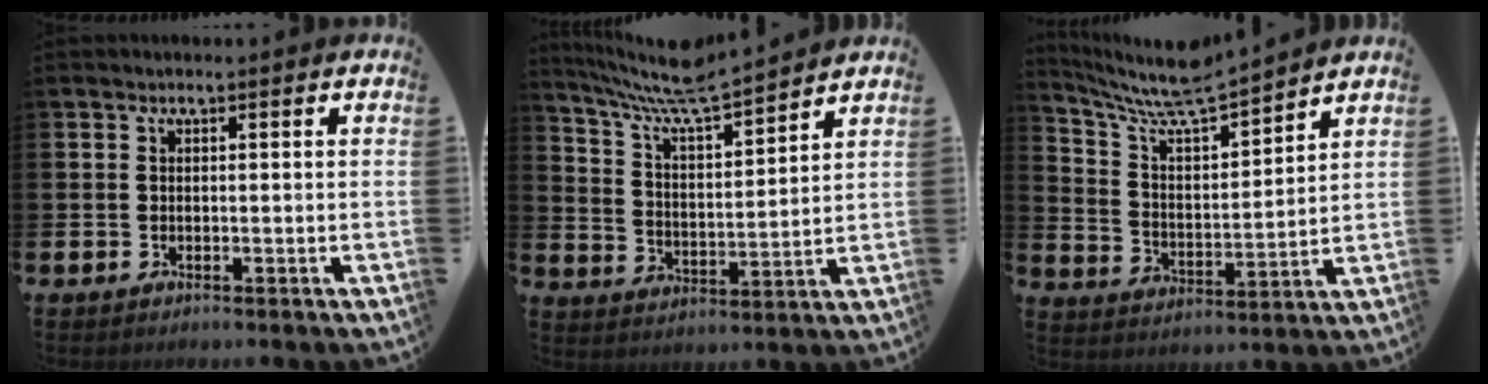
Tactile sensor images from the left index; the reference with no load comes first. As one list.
[{"total": 7.8, "force": [7.4, 0.1, 2.3], "torque": [-0.079, -0.054, 0.129]}, {"total": 8.2, "force": [7.8, 0.5, 2.5], "torque": [-0.086, -0.058, 0.135]}]